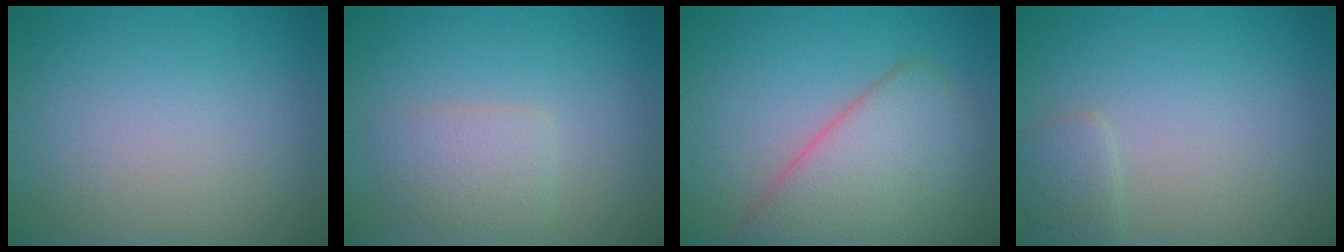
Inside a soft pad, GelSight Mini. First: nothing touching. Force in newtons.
{"total": 2.3, "press": 2.3, "slide": 0.1}
{"total": 6.4, "press": 6.4, "slide": 0.4}
{"total": 1.4, "press": 1.4, "slide": 0.0}